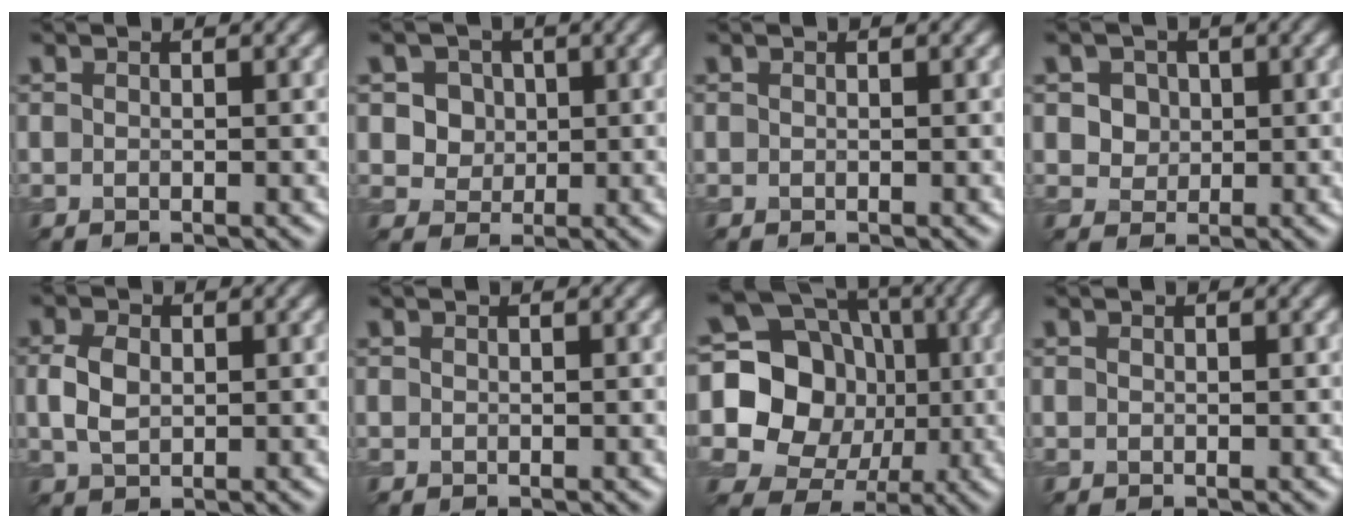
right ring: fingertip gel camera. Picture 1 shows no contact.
{"total": 4.3, "force": [1.5, 3.6, 1.8], "torque": [-0.033, 0.005, 0.027]}
{"total": 0.0}
{"total": 3.7, "force": [1.4, 3.0, 1.6], "torque": [-0.032, 0.006, 0.024]}
{"total": 3.1, "force": [0.3, 2.1, 2.2], "torque": [-0.051, 0.002, 0.005]}
{"total": 0.0}
{"total": 17.8, "force": [0.8, 16.0, 7.8], "torque": [-0.174, 0.041, -0.026]}
{"total": 0.0}